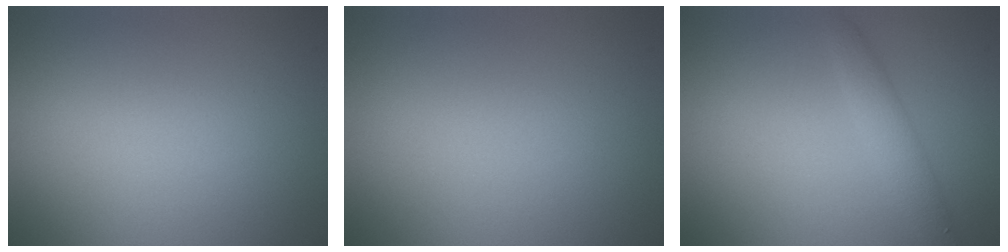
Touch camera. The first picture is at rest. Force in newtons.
{"total": 0.0}
{"total": 2.0, "press": 2.0, "slide": 0.0}